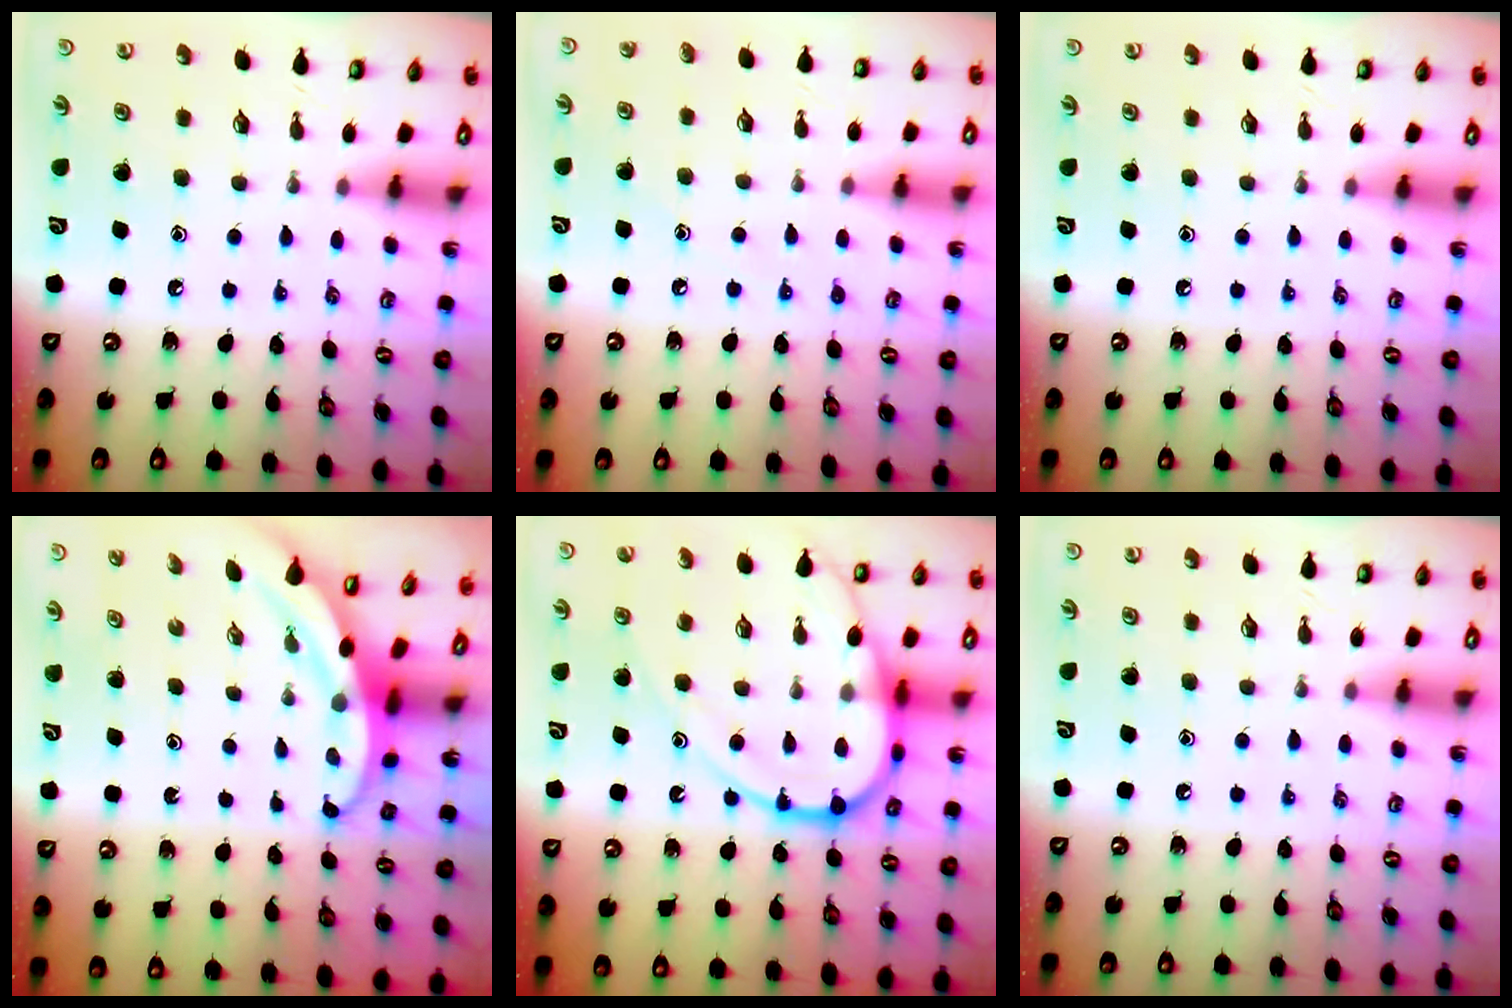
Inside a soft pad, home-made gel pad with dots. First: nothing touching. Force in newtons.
{"total": 4.8, "press": 4.8, "slide": 0.5}
{"total": 0.0}
{"total": 3.8, "press": 3.7, "slide": 0.5}
{"total": 16.4, "press": 16.4, "slide": 1.7}
{"total": 0.0}